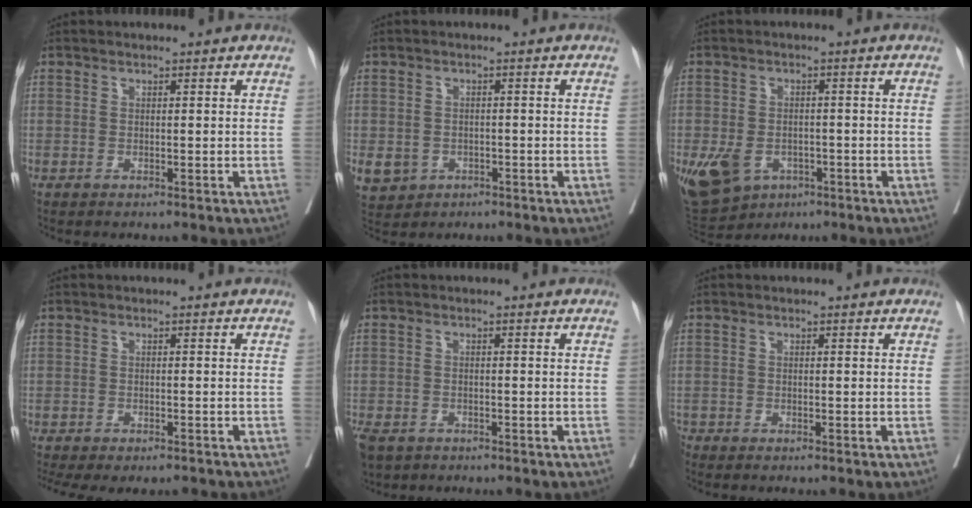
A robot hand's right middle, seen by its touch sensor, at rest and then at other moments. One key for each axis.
{"total": 8.5, "fx": -3.5, "fy": 7.2, "fz": 2.8, "tx": -0.078, "ty": 0.001, "tz": -0.046}
{"total": 11.6, "fx": -4.9, "fy": 8.7, "fz": 5.9, "tx": -0.144, "ty": -0.002, "tz": -0.065}
{"total": 9.1, "fx": -7.7, "fy": 2.6, "fz": 4.1, "tx": -0.080, "ty": -0.003, "tz": -0.102}
{"total": 8.0, "fx": -5.4, "fy": 4.5, "fz": 3.8, "tx": -0.099, "ty": -0.008, "tz": -0.080}
{"total": 1.0, "fx": -1.0, "fy": 0.1, "fz": 0.0, "tx": -0.003, "ty": -0.003, "tz": -0.019}